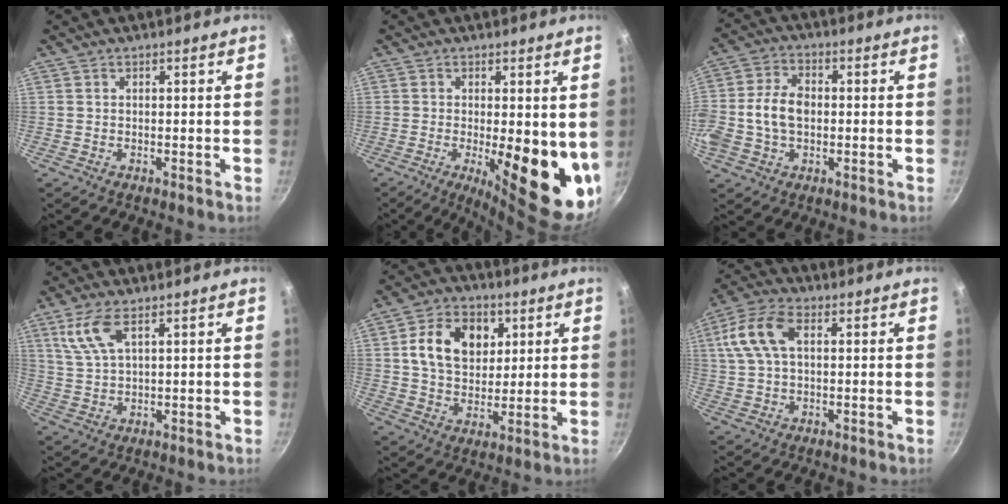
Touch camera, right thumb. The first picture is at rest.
{"total": 15.6, "force": [-1.7, 5.2, 14.6], "torque": [-0.172, -0.028, -0.013]}
{"total": 10.6, "force": [-0.7, 7.4, 7.6], "torque": [-0.140, 0.027, -0.022]}
{"total": 6.9, "force": [3.4, 2.7, 5.4], "torque": [-0.115, -0.006, 0.074]}
{"total": 13.3, "force": [3.8, 9.7, 8.3], "torque": [-0.113, -0.003, 0.057]}
{"total": 10.3, "force": [2.4, 5.9, 8.1], "torque": [-0.164, 0.020, 0.036]}